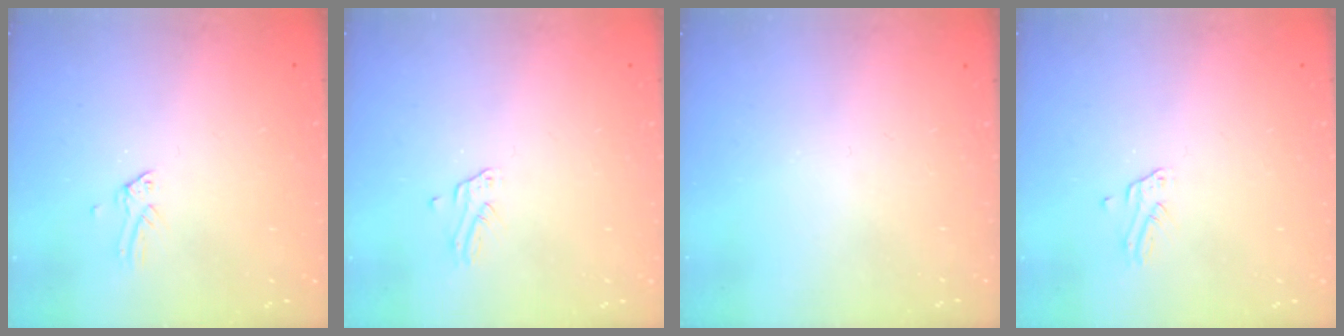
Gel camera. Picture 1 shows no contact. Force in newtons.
{"total": 1.3, "press": 1.3, "slide": 0.1}
{"total": 0.0}
{"total": 1.3, "press": 1.3, "slide": 0.1}